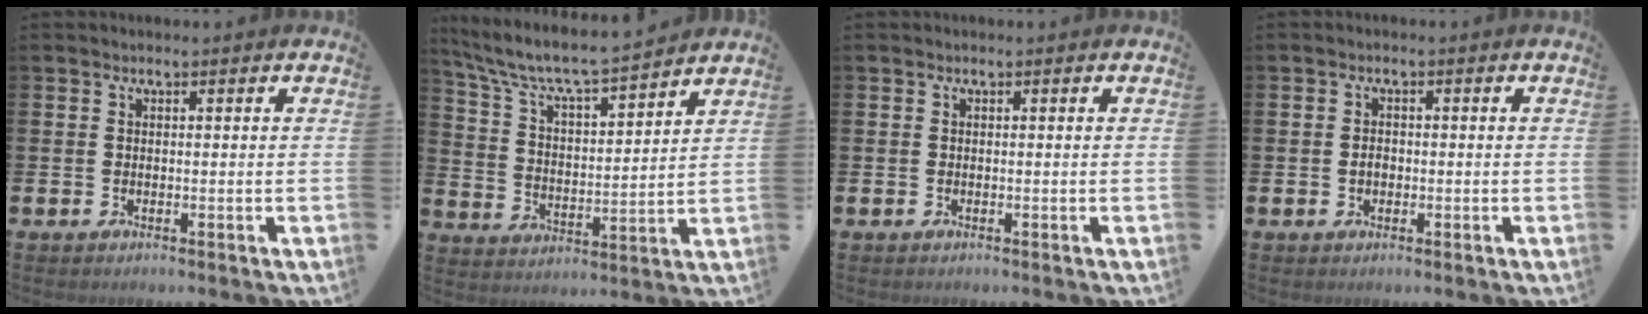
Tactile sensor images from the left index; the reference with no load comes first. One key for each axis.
{"total": 7.2, "fx": 6.9, "fy": 0.5, "fz": 2.3, "tx": -0.078, "ty": -0.052, "tz": 0.115}
{"total": 0.0}
{"total": 1.4, "fx": -0.2, "fy": 1.0, "fz": 0.9, "tx": -0.007, "ty": 0.004, "tz": -0.007}